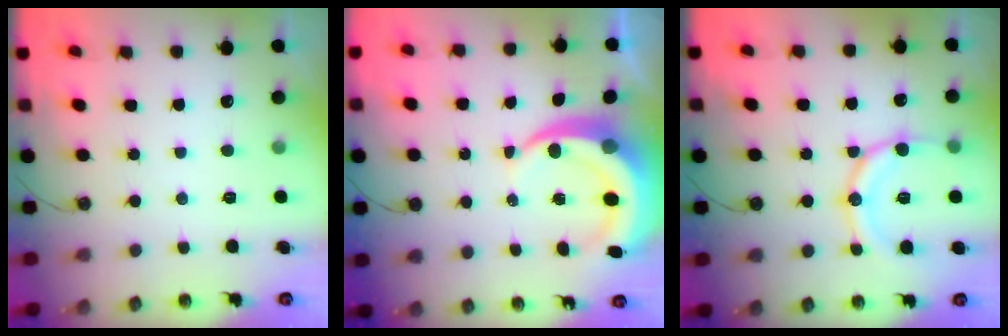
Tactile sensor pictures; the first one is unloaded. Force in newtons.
{"total": 10.6, "press": 10.5, "slide": 1.2}
{"total": 15.0, "press": 14.7, "slide": 2.9}